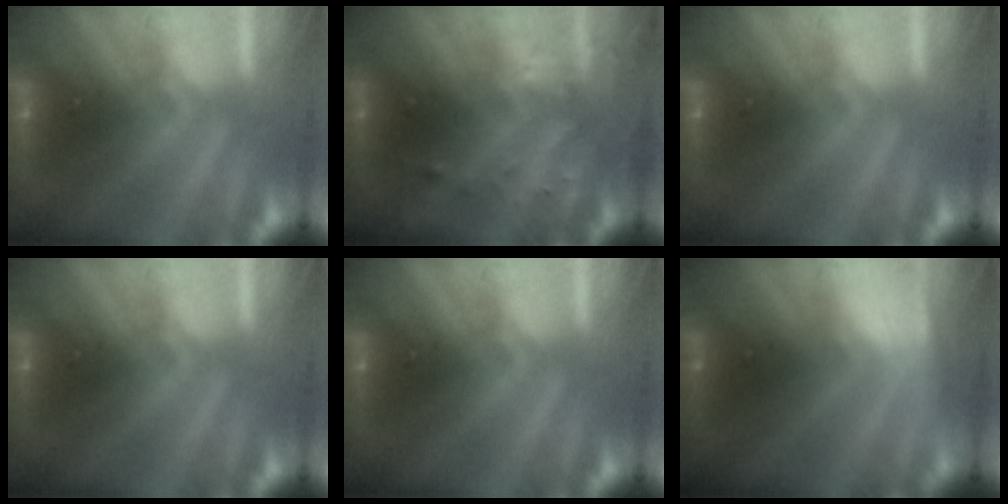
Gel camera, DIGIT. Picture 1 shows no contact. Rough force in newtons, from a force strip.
{"total": 3.3}
{"total": 0.0}
{"total": 0.0}
{"total": 0.0}
{"total": 3.0}